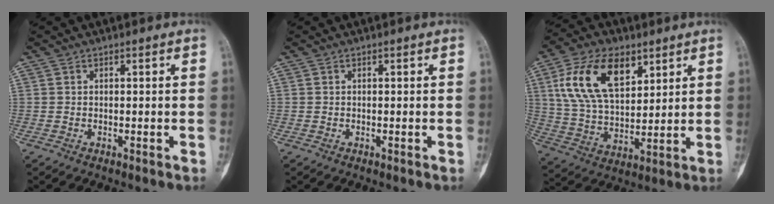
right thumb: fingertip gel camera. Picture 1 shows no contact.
{"total": 0.0}
{"total": 17.3, "force": [7.4, 9.6, 12.3], "torque": [-0.207, -0.018, 0.145]}